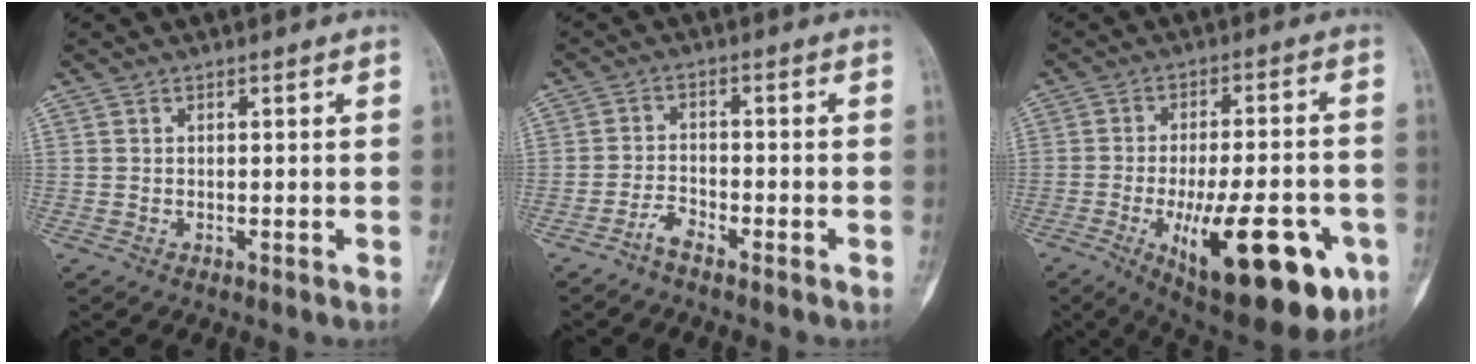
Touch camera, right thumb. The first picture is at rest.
{"total": 3.1, "force": [-2.5, 0.9, 1.5], "torque": [-0.034, 0.018, -0.053]}
{"total": 23.1, "force": [-8.6, 8.2, 19.8], "torque": [-0.244, 0.007, -0.108]}